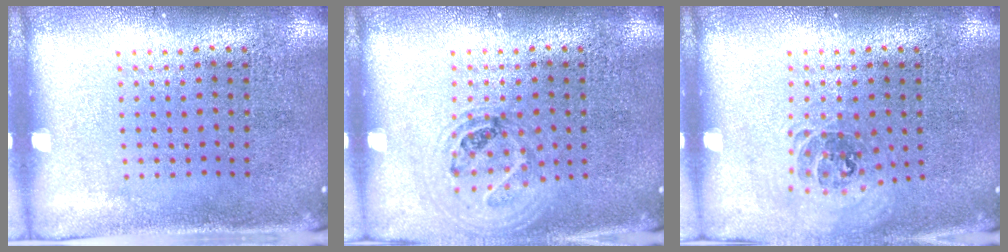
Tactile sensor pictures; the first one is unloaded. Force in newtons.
{"total": 1.0, "press": 1.0, "slide": 0.2}
{"total": 0.9, "press": 0.8, "slide": 0.3}